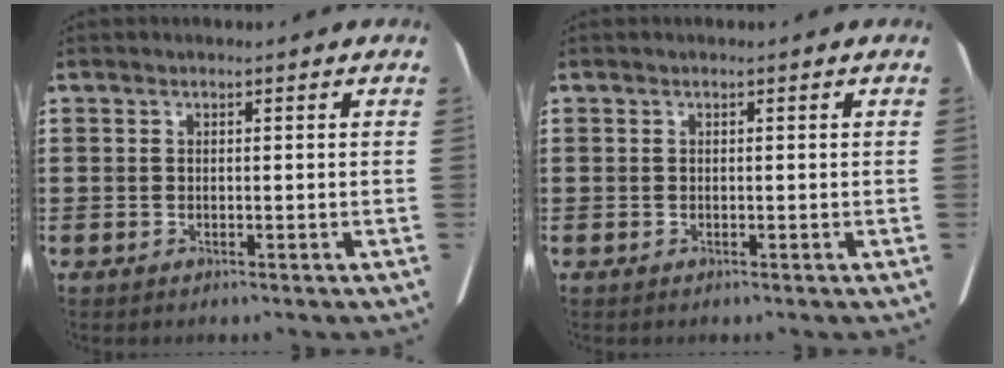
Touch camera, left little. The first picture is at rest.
{"total": 0.0}